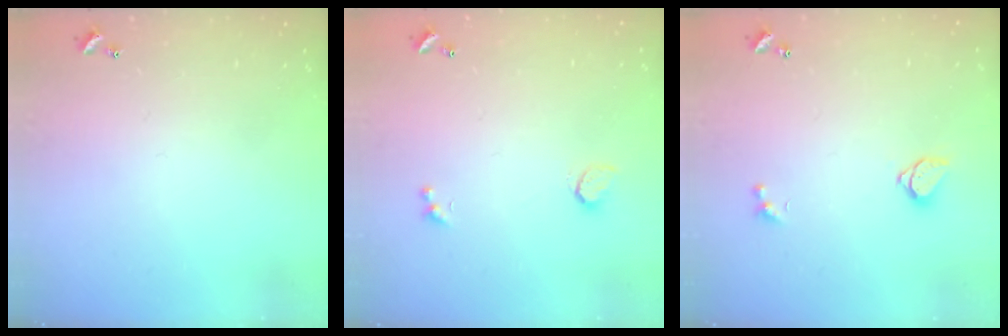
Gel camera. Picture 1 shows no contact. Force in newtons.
{"total": 1.0, "press": 0.8, "slide": 0.5}
{"total": 1.6, "press": 1.5, "slide": 0.4}